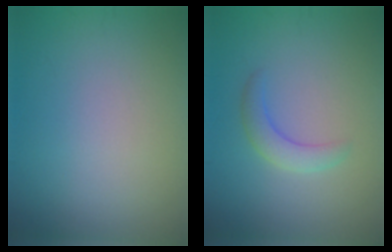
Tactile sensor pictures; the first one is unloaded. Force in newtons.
{"total": 2.3, "press": 2.3, "slide": 0.2}